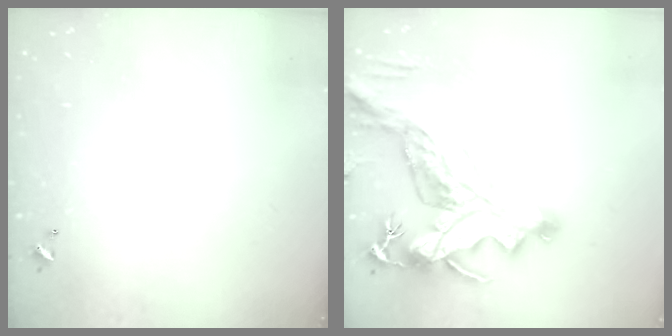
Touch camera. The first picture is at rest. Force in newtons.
{"total": 9.1, "press": 8.9, "slide": 2.0}